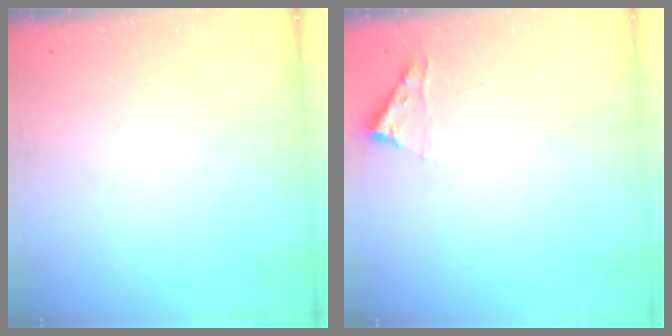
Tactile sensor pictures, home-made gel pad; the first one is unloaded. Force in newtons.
{"total": 2.8, "press": 2.8, "slide": 0.3}